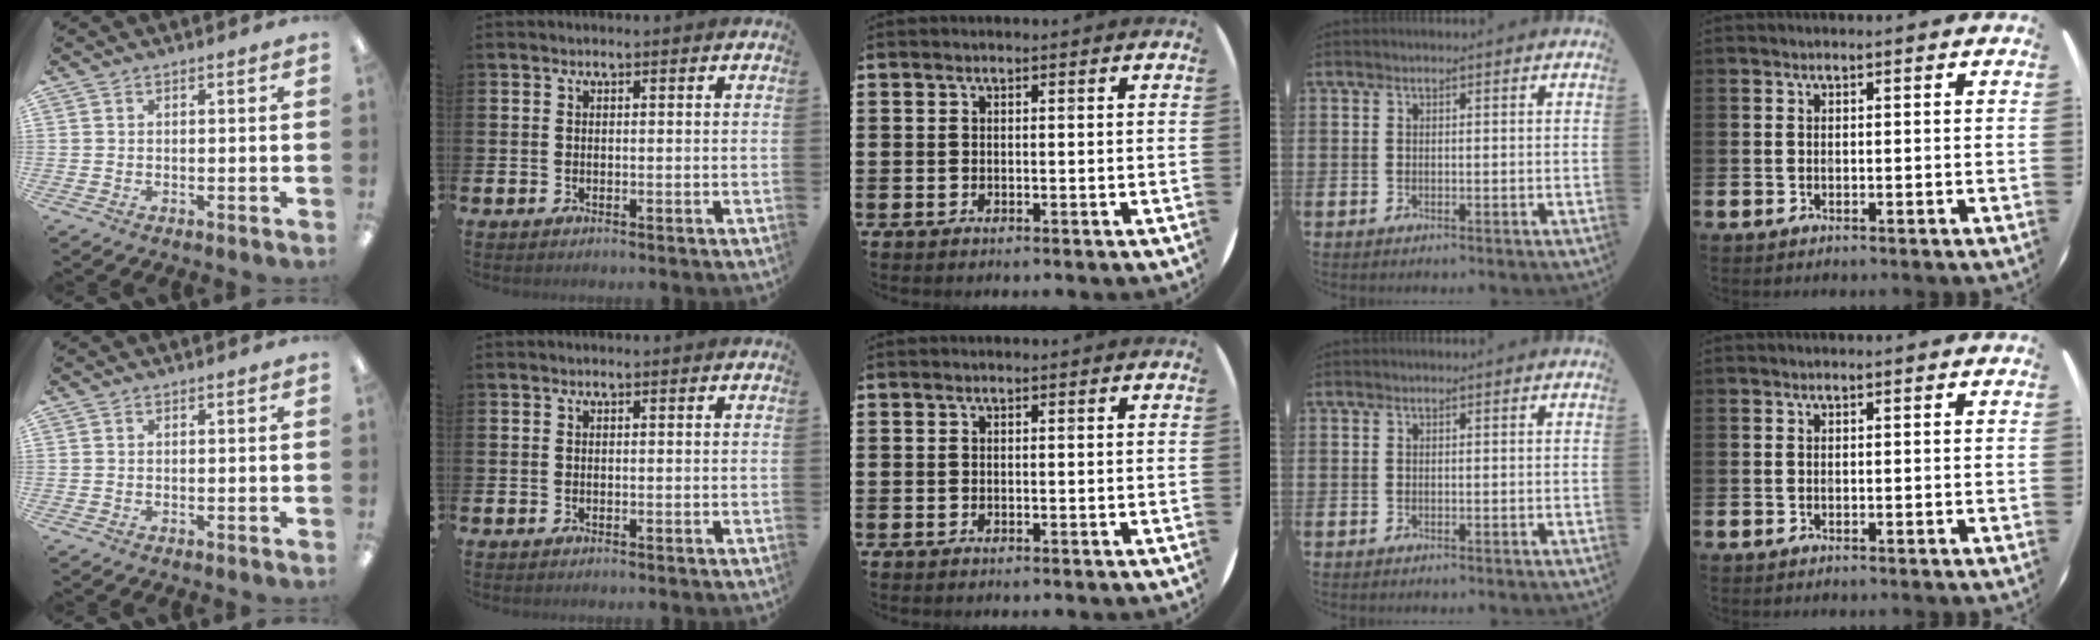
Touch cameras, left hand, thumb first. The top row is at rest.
{}